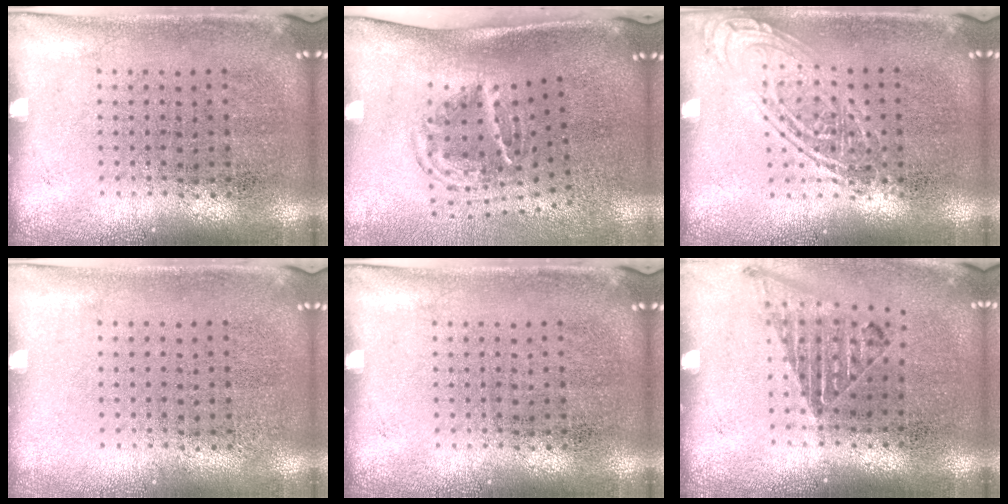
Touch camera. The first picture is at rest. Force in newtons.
{"total": 1.7, "press": 1.1, "slide": 1.3}
{"total": 2.5, "press": 2.5, "slide": 0.3}
{"total": 0.0}
{"total": 0.0}
{"total": 1.2, "press": 1.1, "slide": 0.3}